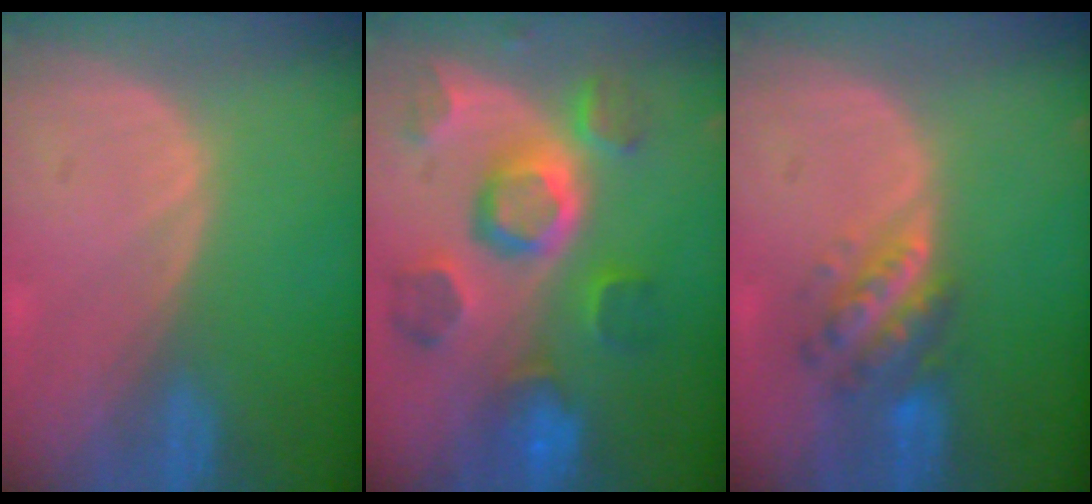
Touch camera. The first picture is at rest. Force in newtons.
{"total": 11.3, "press": 10.1, "slide": 5.1}
{"total": 5.8, "press": 5.5, "slide": 1.7}